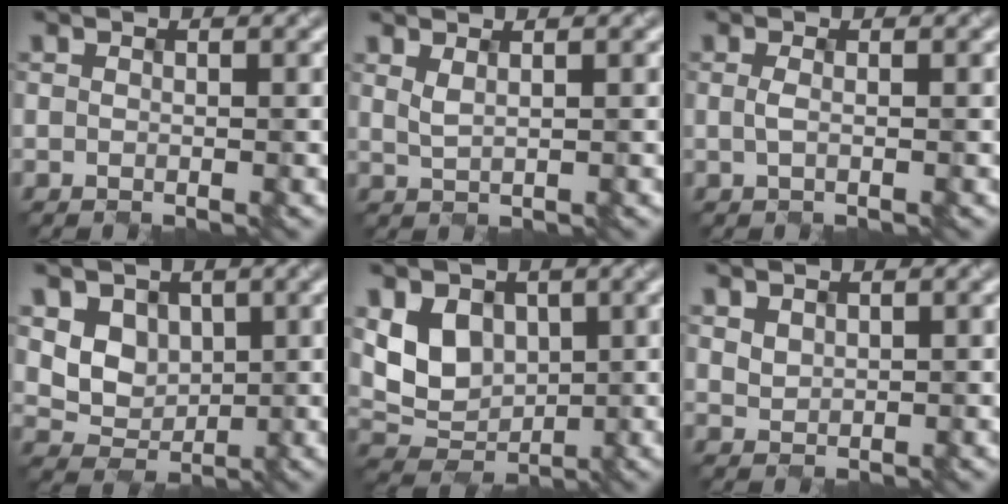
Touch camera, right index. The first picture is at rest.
{"total": 1.3, "force": [0.7, 0.5, 0.9], "torque": [-0.018, 0.001, 0.014]}
{"total": 0.8, "force": [-0.1, 0.3, 0.8], "torque": [-0.013, 0.000, -0.002]}
{"total": 3.9, "force": [1.1, 3.3, 1.8], "torque": [-0.048, -0.010, 0.029]}
{"total": 5.2, "force": [1.2, 4.1, 3.0], "torque": [-0.056, -0.007, 0.017]}
{"total": 1.1, "force": [0.8, 0.7, 0.3], "torque": [-0.011, 0.000, 0.020]}